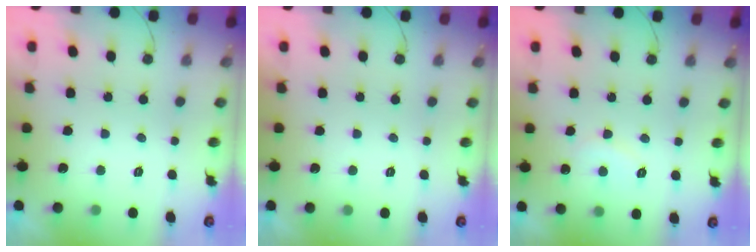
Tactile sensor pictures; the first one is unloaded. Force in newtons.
{"total": 1.8, "press": 1.8, "slide": 0.0}
{"total": 6.5, "press": 6.4, "slide": 0.6}